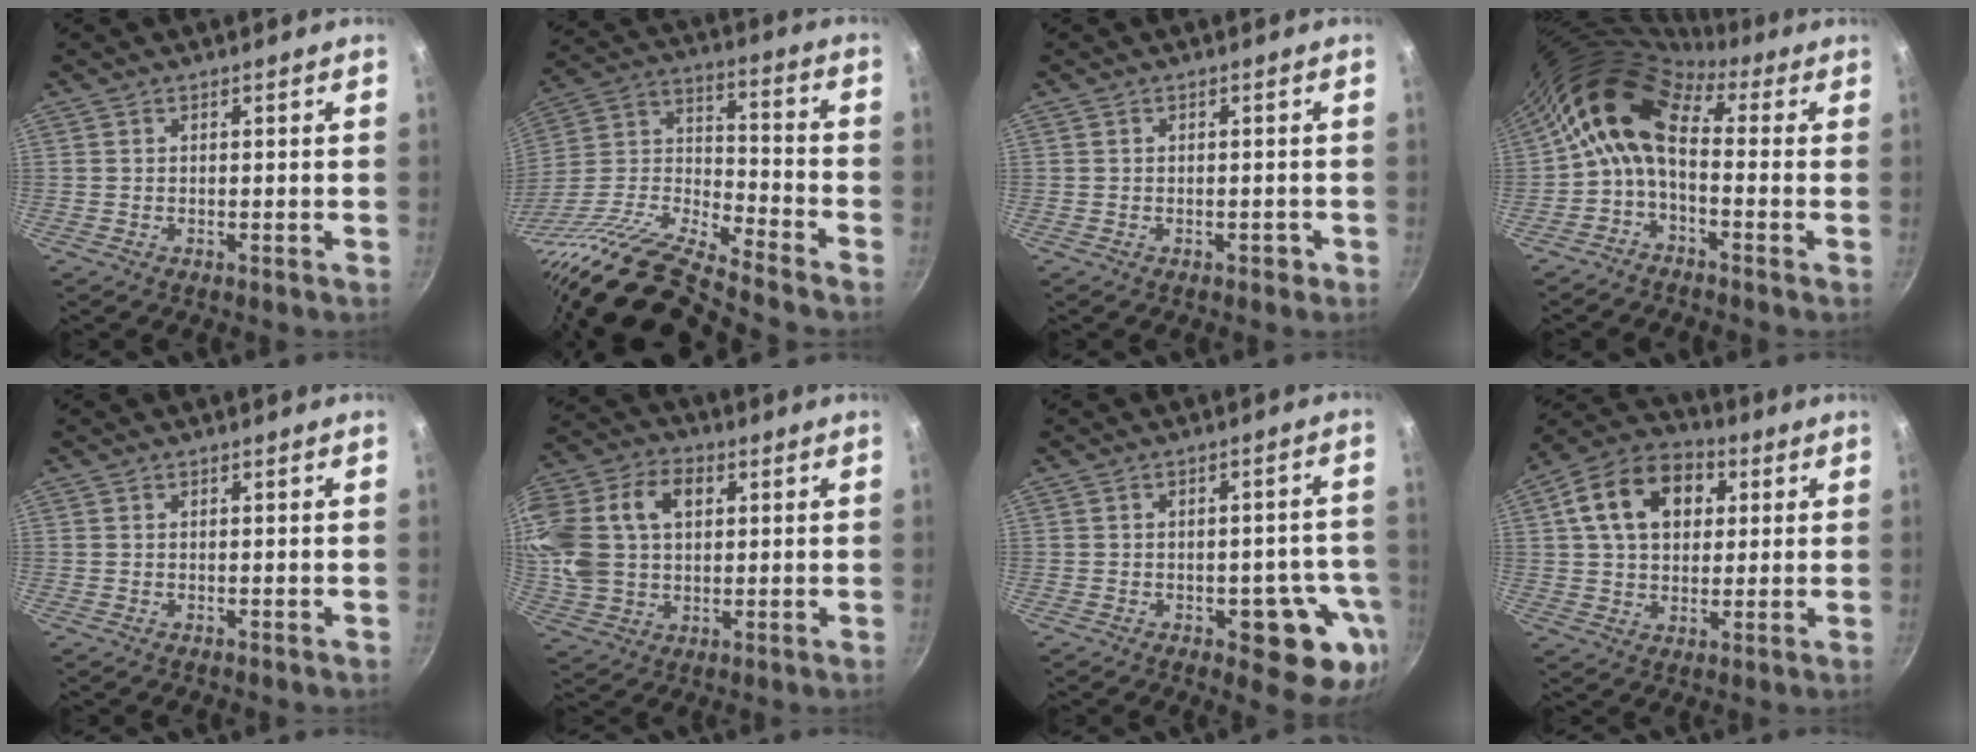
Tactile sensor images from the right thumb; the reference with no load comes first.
{"total": 22.0, "force": [-17.9, 5.1, 11.6], "torque": [-0.186, 0.076, -0.345]}
{"total": 1.2, "force": [-0.6, 0.8, 0.6], "torque": [0.005, 0.013, -0.002]}
{"total": 10.7, "force": [0.5, 6.7, 8.4], "torque": [-0.153, 0.029, -0.014]}
{"total": 0.0}
{"total": 21.5, "force": [5.0, 15.3, 14.2], "torque": [-0.310, 0.026, 0.086]}
{"total": 11.9, "force": [-4.2, 5.7, 9.6], "torque": [-0.056, 0.016, -0.050]}
{"total": 15.4, "force": [4.3, 10.9, 10.0], "torque": [-0.148, 0.017, 0.058]}